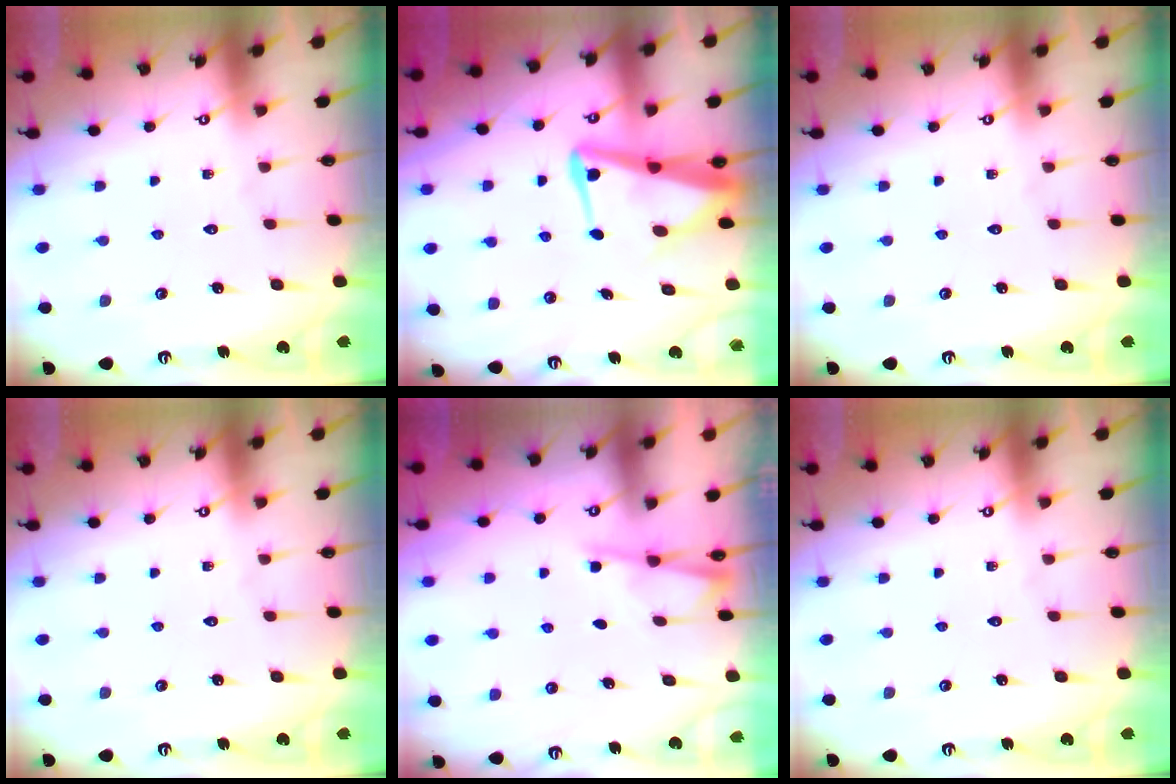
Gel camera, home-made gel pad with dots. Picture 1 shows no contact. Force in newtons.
{"total": 7.8, "press": 7.8, "slide": 1.0}
{"total": 0.0}
{"total": 0.0}
{"total": 2.6, "press": 2.6, "slide": 0.3}
{"total": 0.0}